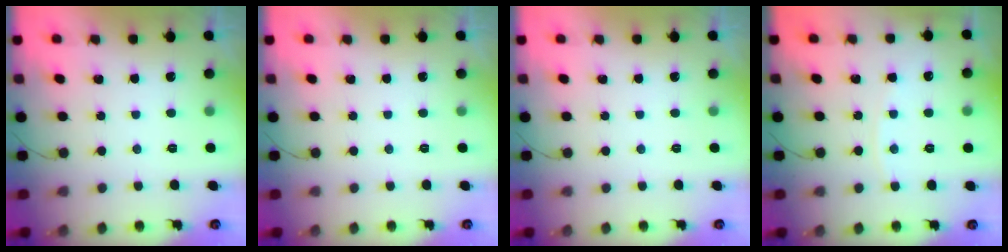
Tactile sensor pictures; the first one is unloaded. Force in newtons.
{"total": 0.0}
{"total": 0.0}
{"total": 4.0, "press": 4.0, "slide": 0.5}